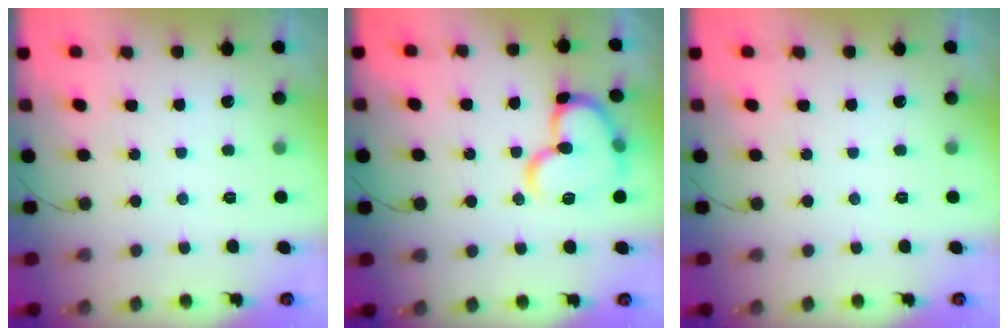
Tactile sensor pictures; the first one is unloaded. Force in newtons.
{"total": 15.3, "press": 15.2, "slide": 1.2}
{"total": 0.0}